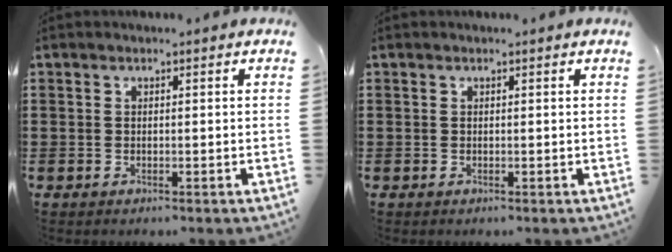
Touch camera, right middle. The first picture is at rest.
{"total": 0.0}